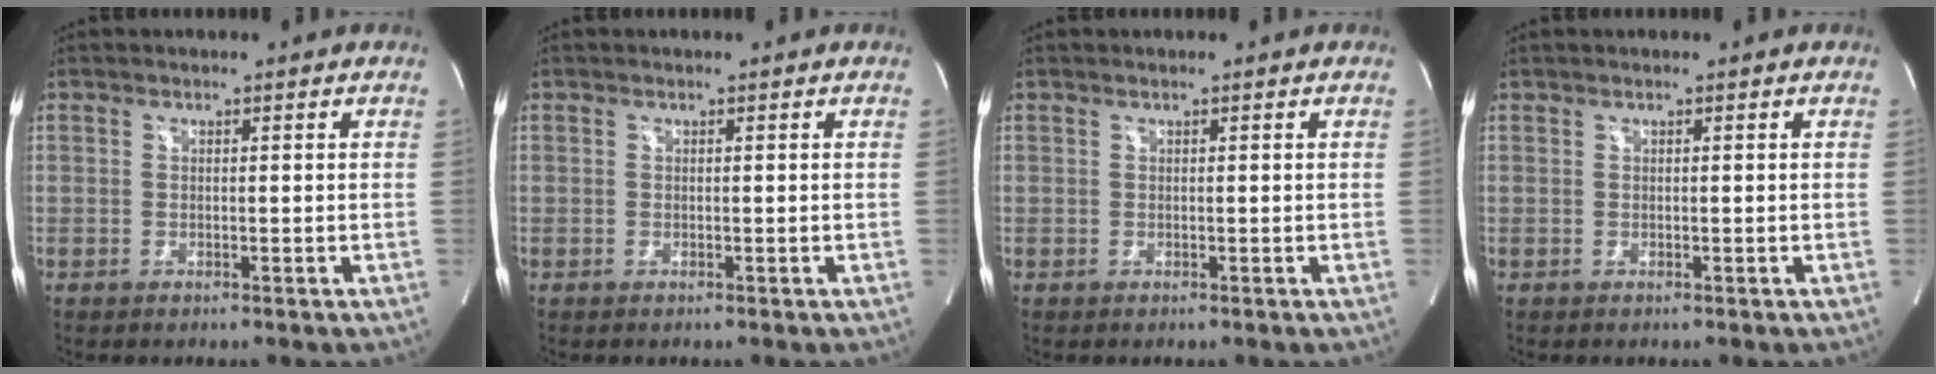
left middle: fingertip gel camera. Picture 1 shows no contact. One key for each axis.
{"total": 0.0}
{"total": 0.0}
{"total": 0.0}